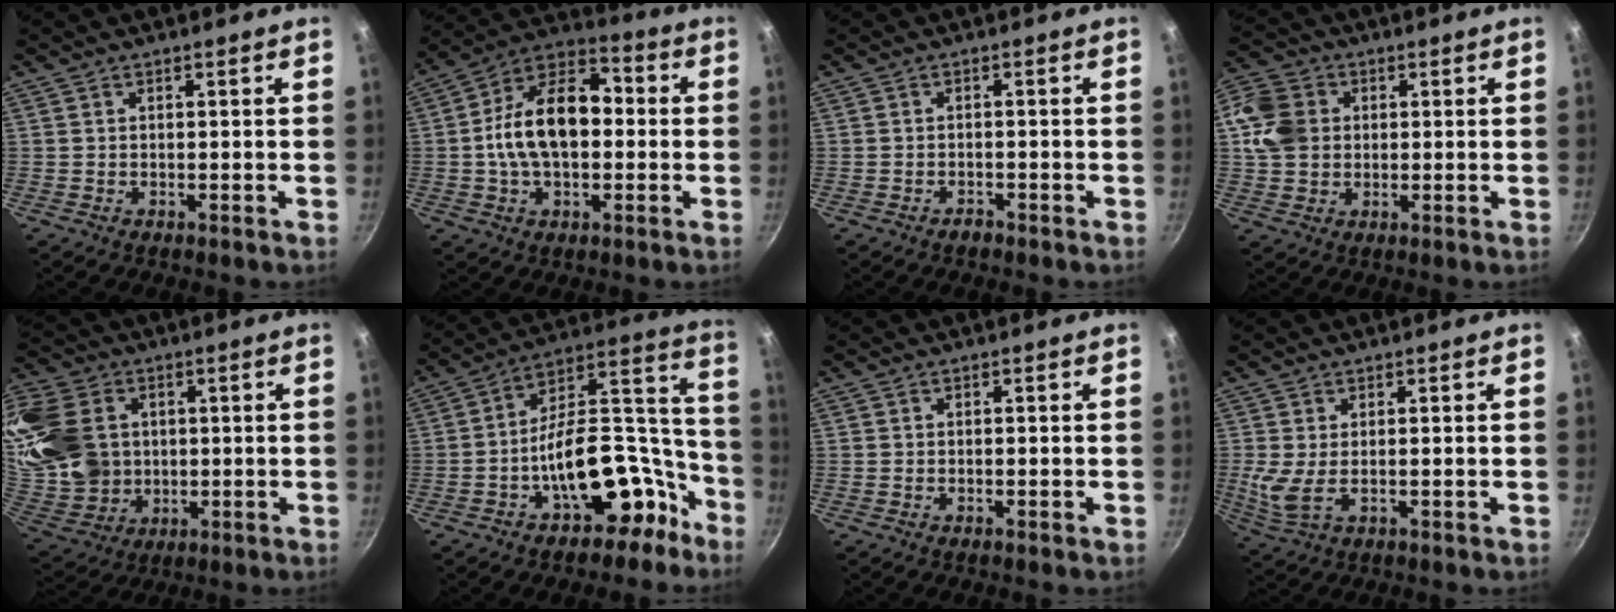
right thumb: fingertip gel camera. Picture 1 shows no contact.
{"total": 17.2, "force": [-0.2, 10.8, 13.4], "torque": [-0.197, 0.039, -0.022]}
{"total": 1.3, "force": [-1.2, 0.6, 0.3], "torque": [-0.003, 0.015, -0.017]}
{"total": 11.1, "force": [1.6, 9.2, 5.9], "torque": [-0.099, 0.008, 0.018]}
{"total": 21.9, "force": [4.2, 17.0, 13.1], "torque": [-0.278, -0.002, 0.094]}
{"total": 20.0, "force": [-9.8, 10.7, 13.8], "torque": [-0.121, 0.117, -0.149]}
{"total": 0.0}
{"total": 4.7, "force": [0.5, 2.1, 4.2], "torque": [-0.088, -0.009, 0.019]}